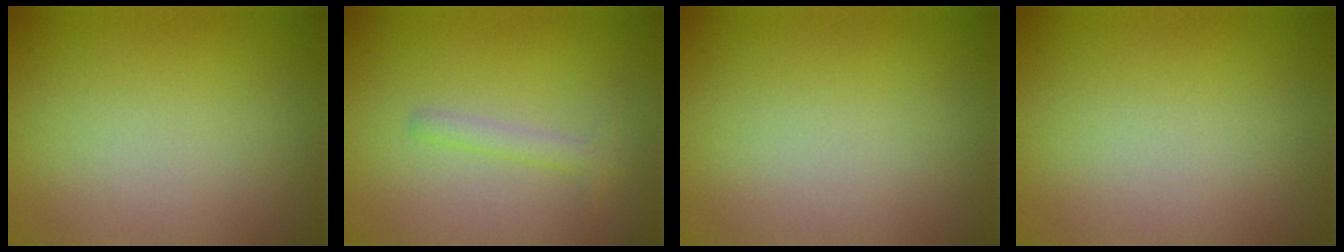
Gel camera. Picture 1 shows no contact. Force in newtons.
{"total": 1.8, "press": 1.8, "slide": 0.2}
{"total": 0.0}
{"total": 0.0}